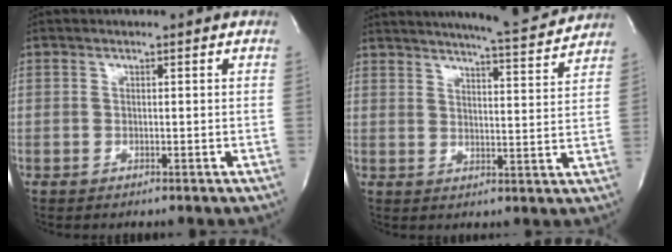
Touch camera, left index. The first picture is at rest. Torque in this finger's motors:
{"motor_torque": [-0.13, -0.19, 0.57, 0.13]}